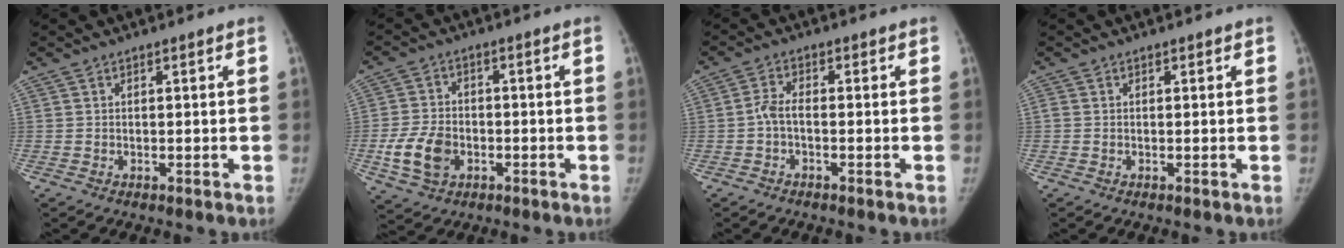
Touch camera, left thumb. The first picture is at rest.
{"total": 8.5, "force": [-2.7, 6.0, 5.4], "torque": [-0.097, 0.010, -0.046]}
{"total": 3.0, "force": [-1.0, 1.3, 2.5], "torque": [-0.050, 0.012, -0.028]}
{"total": 0.6, "force": [-0.1, 0.5, 0.3], "torque": [-0.007, -0.001, -0.007]}